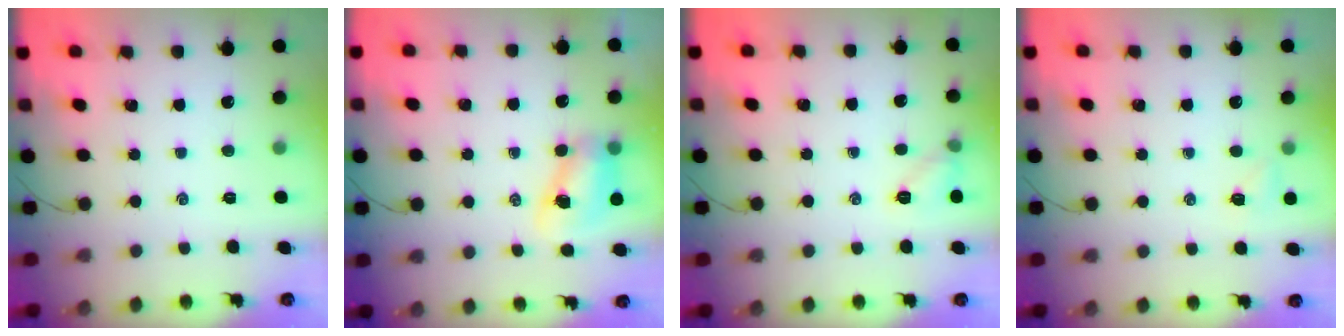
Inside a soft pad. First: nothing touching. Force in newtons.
{"total": 7.9, "press": 7.9, "slide": 1.0}
{"total": 6.4, "press": 6.2, "slide": 1.5}
{"total": 3.2, "press": 3.1, "slide": 0.8}